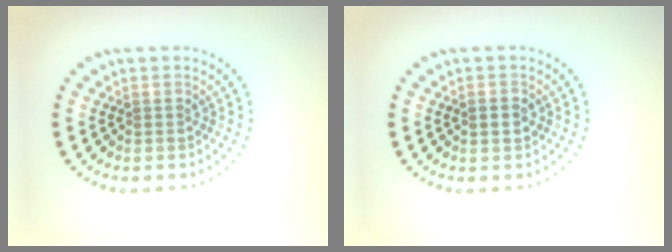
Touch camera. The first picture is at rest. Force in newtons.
{"total": 1.8, "press": 1.8, "slide": 0.1}